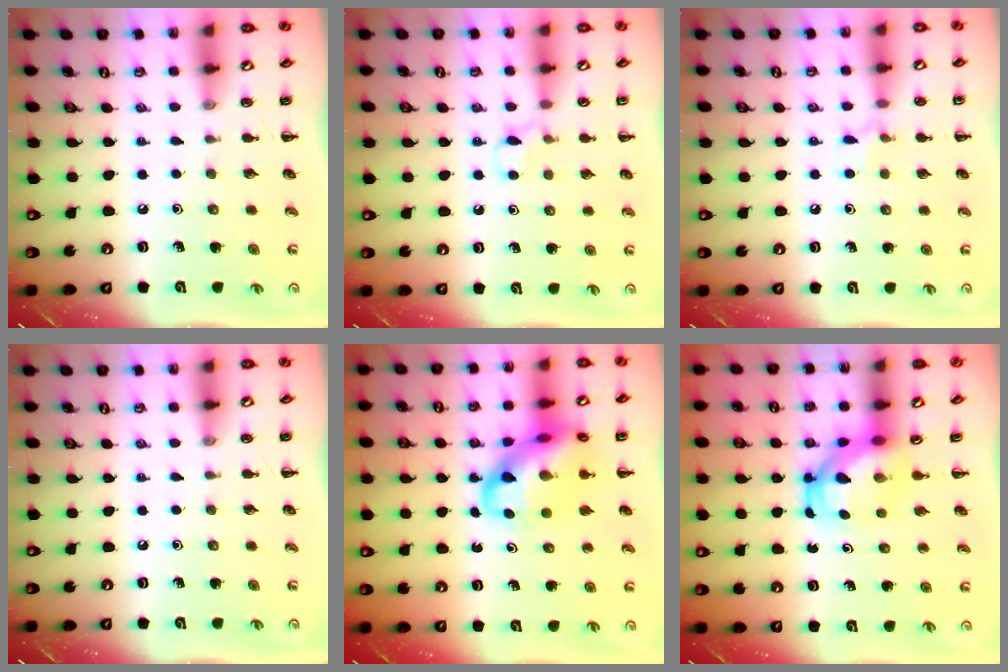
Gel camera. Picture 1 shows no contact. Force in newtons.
{"total": 4.4, "press": 4.1, "slide": 1.5}
{"total": 5.9, "press": 5.5, "slide": 2.0}
{"total": 0.0}
{"total": 15.9, "press": 15.5, "slide": 3.5}
{"total": 5.8, "press": 5.7, "slide": 1.1}